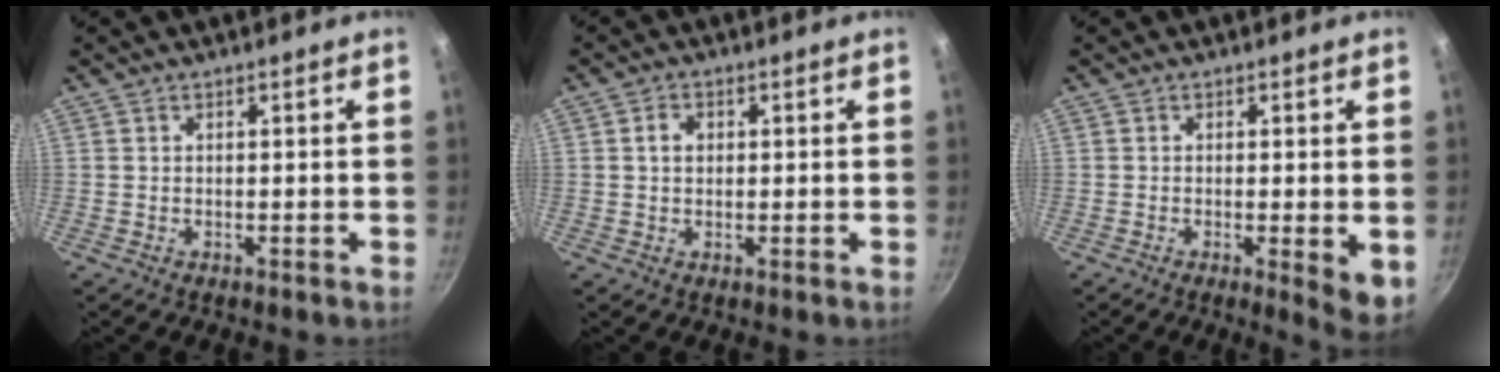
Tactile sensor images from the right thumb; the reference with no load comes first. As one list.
[{"total": 2.6, "force": [0.5, 2.0, 1.5], "torque": [-0.016, 0.005, 0.006]}, {"total": 5.7, "force": [-0.9, 1.3, 5.5], "torque": [-0.065, -0.009, -0.010]}]